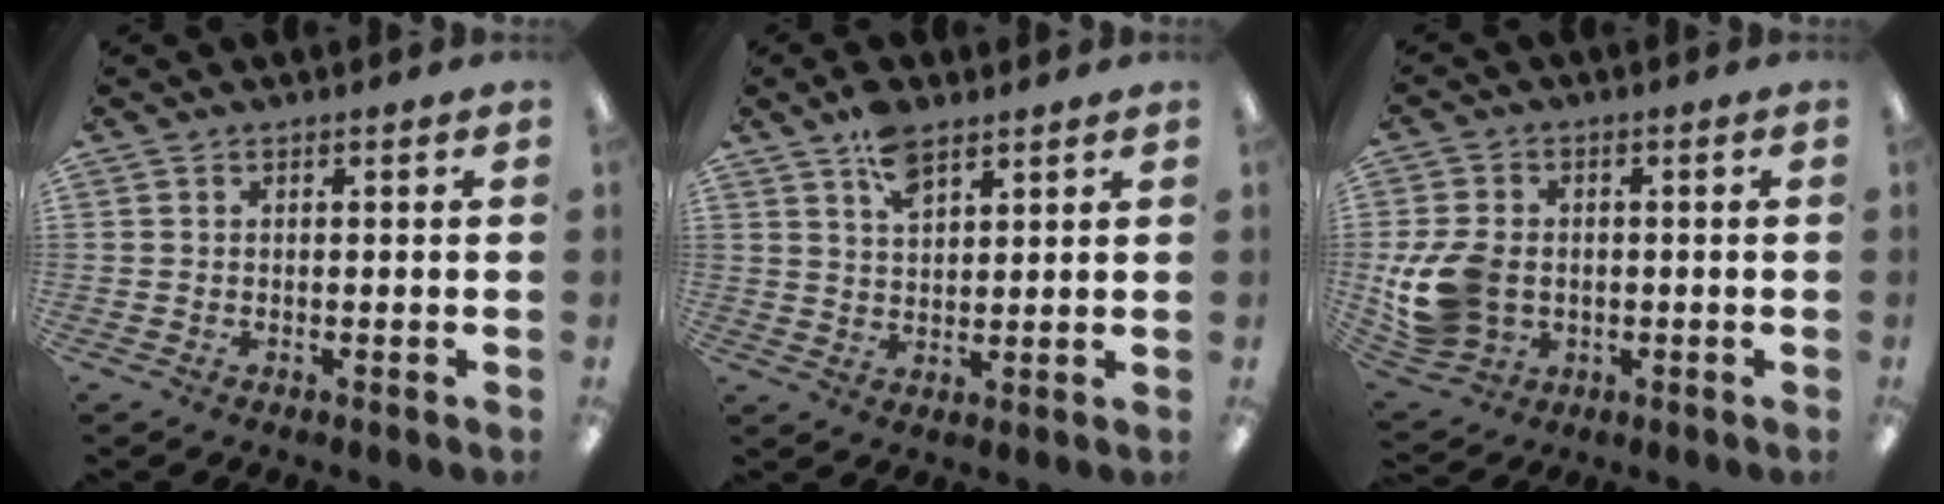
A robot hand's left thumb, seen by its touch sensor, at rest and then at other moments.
{"total": 6.8, "force": [4.6, 3.1, 3.9], "torque": [-0.064, -0.017, 0.081]}
{"total": 13.1, "force": [-1.5, 10.0, 8.3], "torque": [-0.191, 0.009, -0.024]}